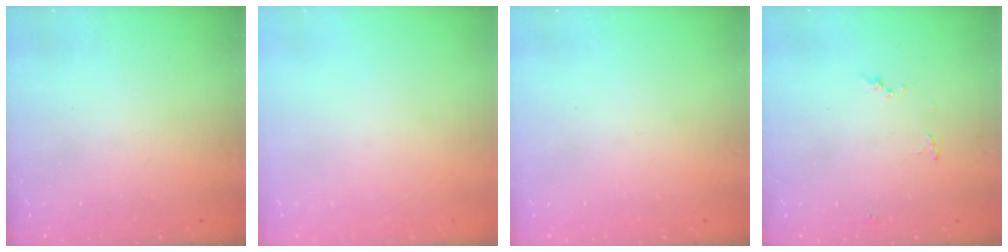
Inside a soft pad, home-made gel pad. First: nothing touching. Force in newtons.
{"total": 0.0}
{"total": 0.0}
{"total": 5.9, "press": 5.9, "slide": 0.4}